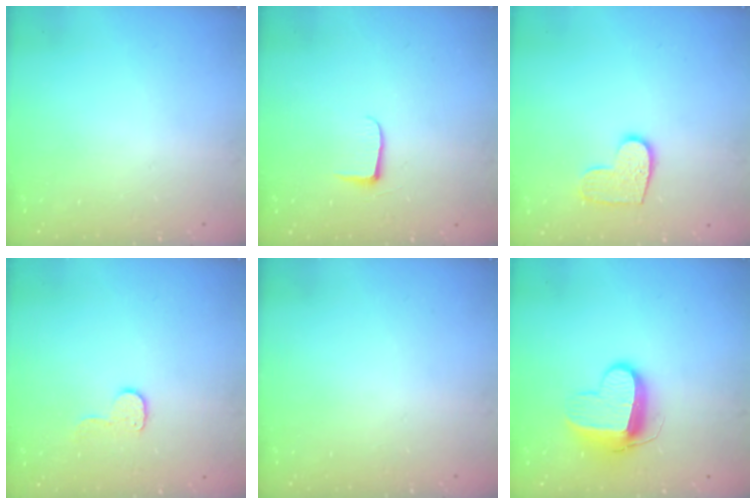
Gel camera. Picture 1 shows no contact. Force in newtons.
{"total": 5.3, "press": 5.2, "slide": 0.7}
{"total": 8.6, "press": 8.6, "slide": 0.3}
{"total": 6.7, "press": 6.7, "slide": 0.4}
{"total": 0.0}
{"total": 10.3, "press": 10.2, "slide": 1.3}